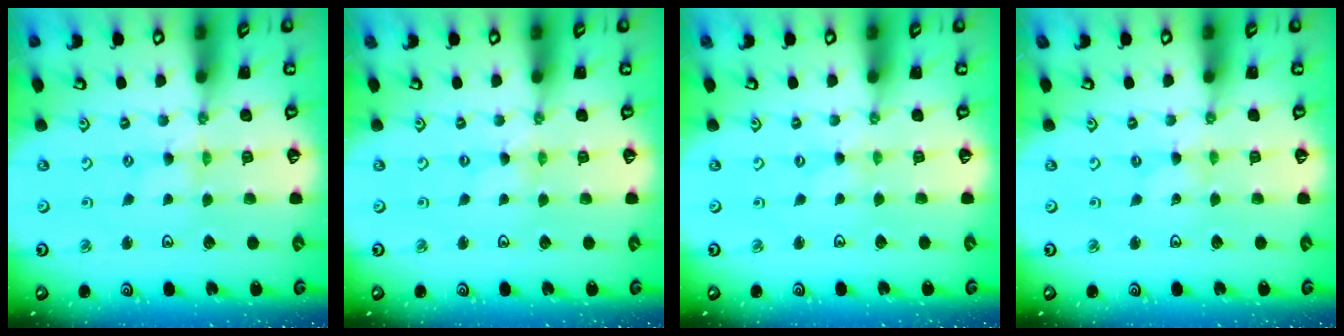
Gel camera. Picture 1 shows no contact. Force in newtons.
{"total": 0.0}
{"total": 0.0}
{"total": 0.0}